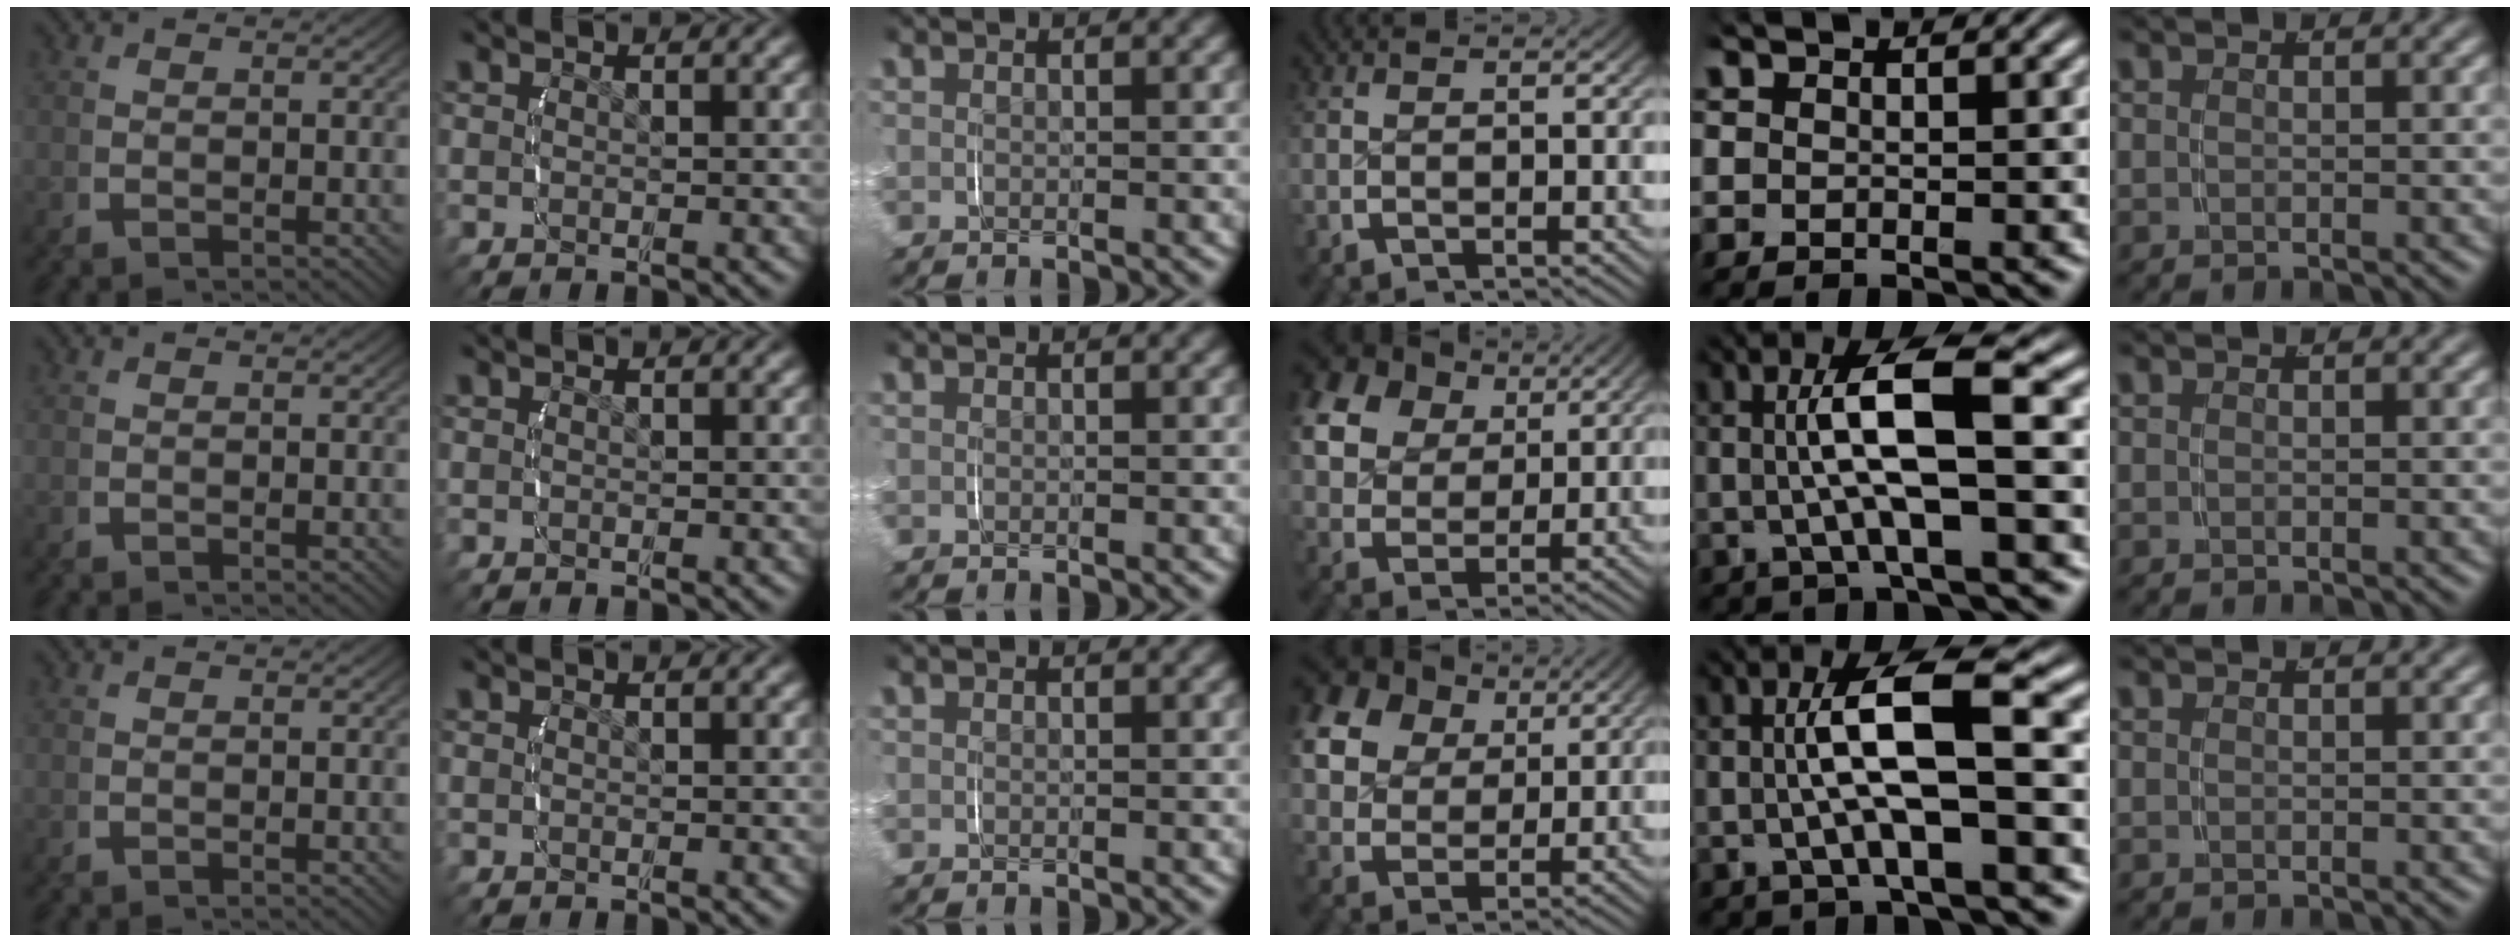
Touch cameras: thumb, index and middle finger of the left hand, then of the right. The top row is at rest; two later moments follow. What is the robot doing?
{"motion": "grasp_and_lifting", "object": "velcro strap"}